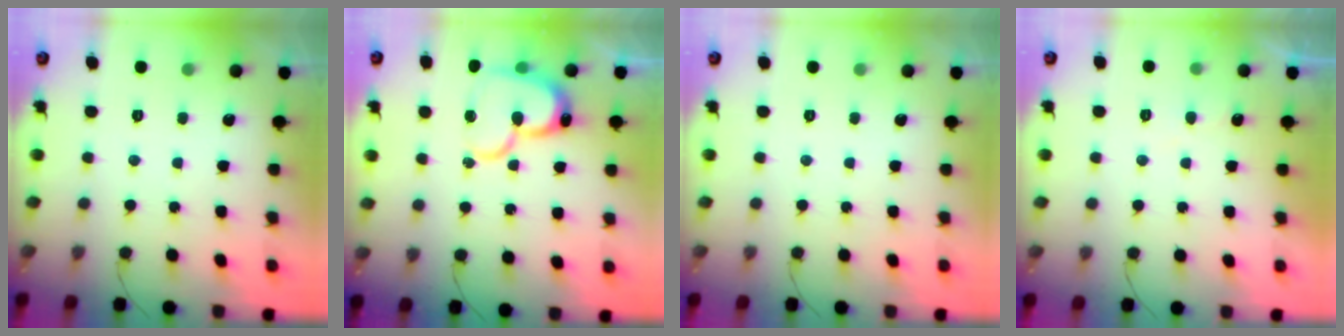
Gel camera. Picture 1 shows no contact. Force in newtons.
{"total": 16.3, "press": 16.3, "slide": 1.2}
{"total": 0.0}
{"total": 4.9, "press": 4.9, "slide": 0.3}